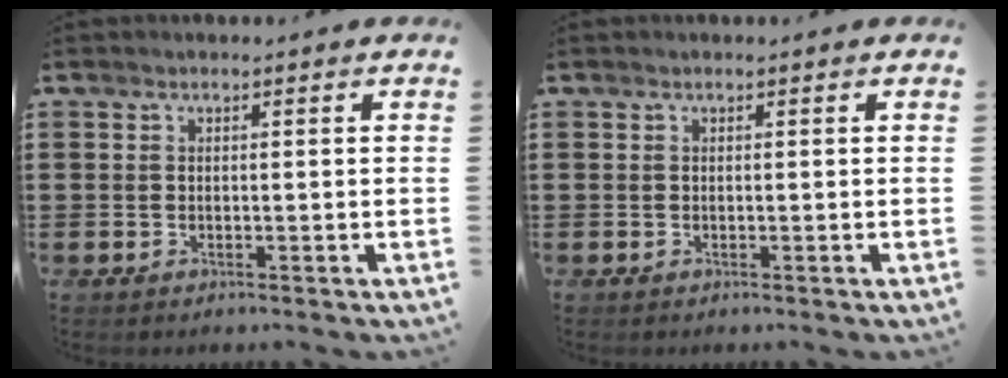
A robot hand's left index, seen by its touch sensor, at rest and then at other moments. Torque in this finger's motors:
{"motor_torque": [0.00, 0.00, 0.00, 0.00]}